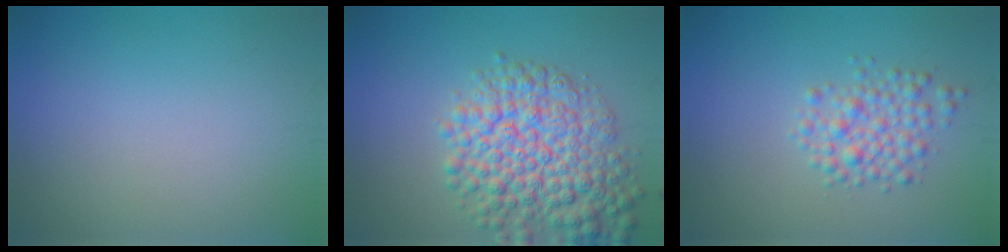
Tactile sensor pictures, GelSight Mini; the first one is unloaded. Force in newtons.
{"total": 8.4, "press": 8.4, "slide": 0.3}
{"total": 3.0, "press": 3.0, "slide": 0.1}